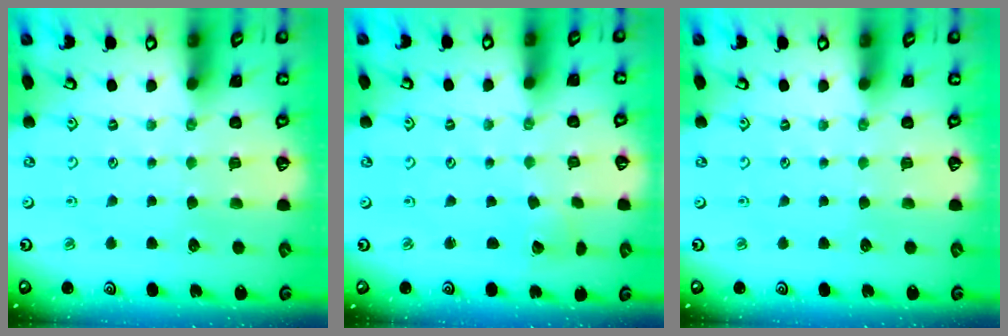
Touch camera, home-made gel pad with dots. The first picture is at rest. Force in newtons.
{"total": 2.4, "press": 2.4, "slide": 0.2}
{"total": 0.0}